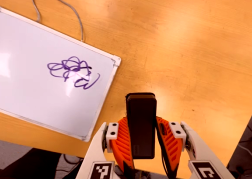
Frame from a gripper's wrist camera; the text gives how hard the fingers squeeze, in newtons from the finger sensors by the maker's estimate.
{"total": 4.7, "left": 3.4, "right": 6.0}